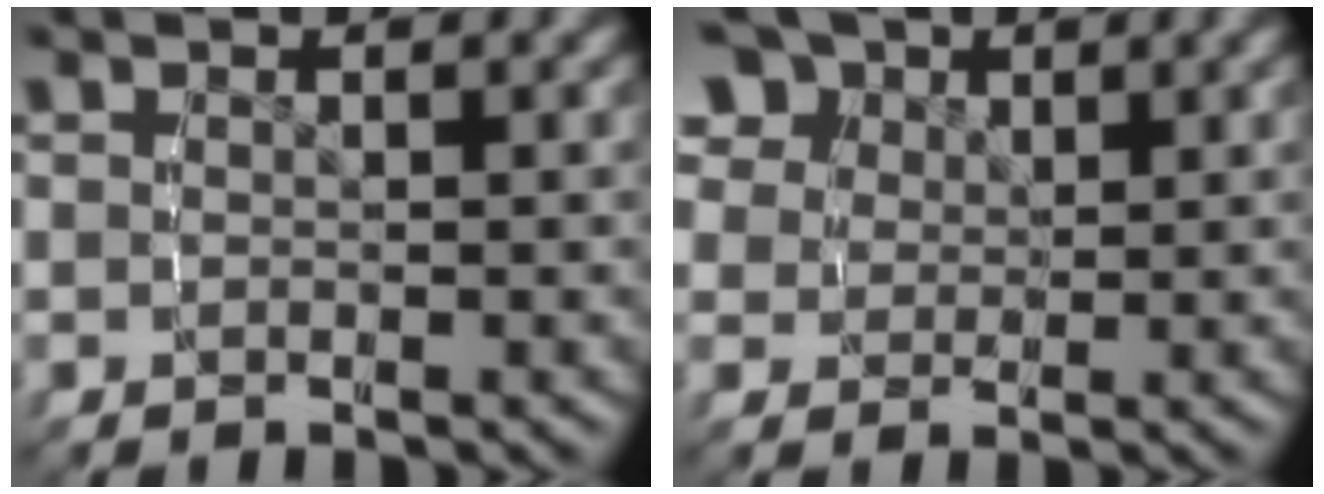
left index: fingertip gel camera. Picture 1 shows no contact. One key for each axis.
{"total": 7.5, "fx": 4.1, "fy": 5.2, "fz": 3.4, "tx": -0.064, "ty": 0.004, "tz": 0.070}